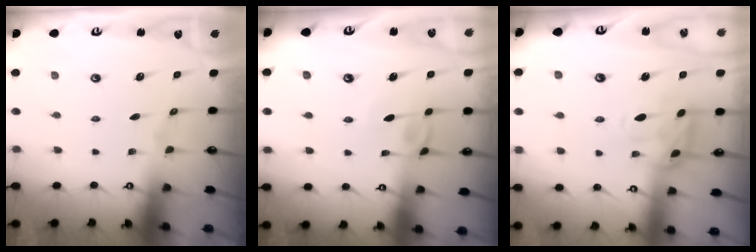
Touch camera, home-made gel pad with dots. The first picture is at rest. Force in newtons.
{"total": 3.6, "press": 3.6, "slide": 0.1}
{"total": 2.5, "press": 2.4, "slide": 0.6}